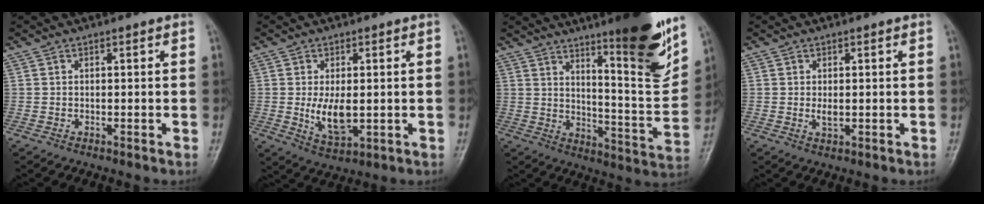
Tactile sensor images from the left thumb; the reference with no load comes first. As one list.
[{"total": 7.1, "force": [-0.3, 3.5, 6.1], "torque": [-0.103, -0.014, 0.004]}, {"total": 18.9, "force": [11.6, 3.1, 14.7], "torque": [-0.169, -0.076, 0.177]}, {"total": 2.1, "force": [-0.1, 1.1, 1.8], "torque": [-0.029, -0.004, 0.000]}]